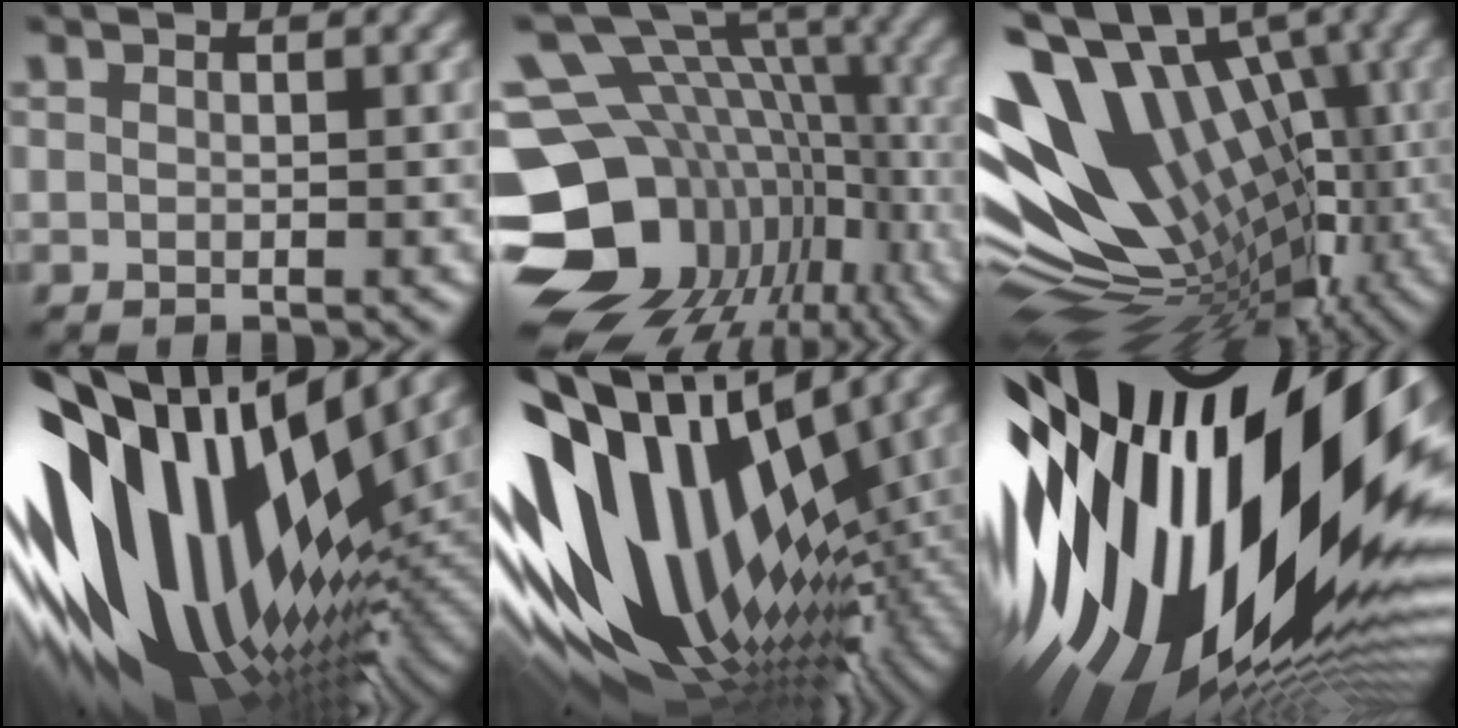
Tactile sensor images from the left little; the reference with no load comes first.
{"total": 18.1, "force": [-4.9, 13.5, 11.1], "torque": [-0.216, 0.005, -0.047]}
{"total": 15.5, "force": [0.9, 10.5, 11.4], "torque": [-0.193, 0.009, 0.023]}
{"total": 17.2, "force": [1.2, 9.2, 14.5], "torque": [-0.267, 0.007, 0.016]}
{"total": 16.6, "force": [-0.3, 10.5, 12.8], "torque": [-0.249, 0.020, -0.011]}
{"total": 21.0, "force": [0.5, 10.1, 18.4], "torque": [-0.314, -0.071, 0.019]}